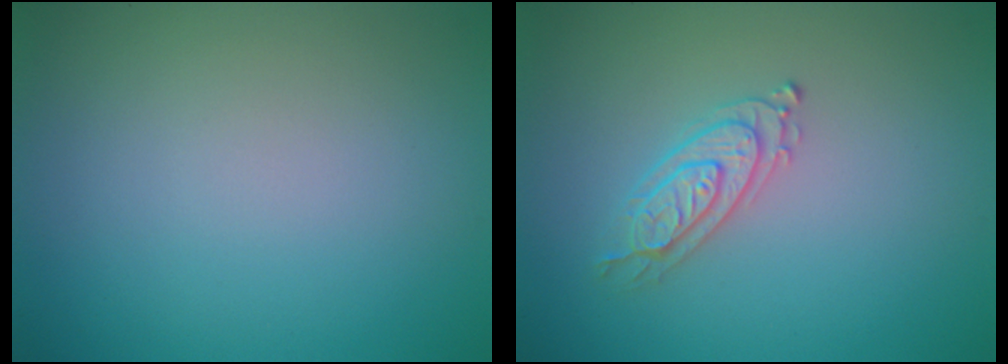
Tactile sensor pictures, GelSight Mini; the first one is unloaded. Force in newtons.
{"total": 2.2, "press": 2.1, "slide": 0.4}